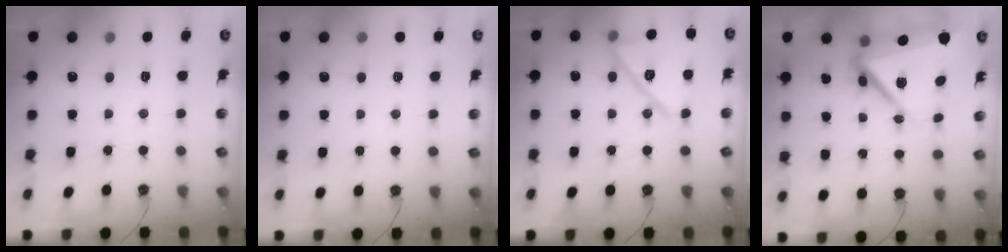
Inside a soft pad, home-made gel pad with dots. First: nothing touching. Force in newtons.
{"total": 2.2, "press": 2.1, "slide": 0.3}
{"total": 16.6, "press": 16.5, "slide": 1.6}
{"total": 11.8, "press": 11.6, "slide": 1.9}